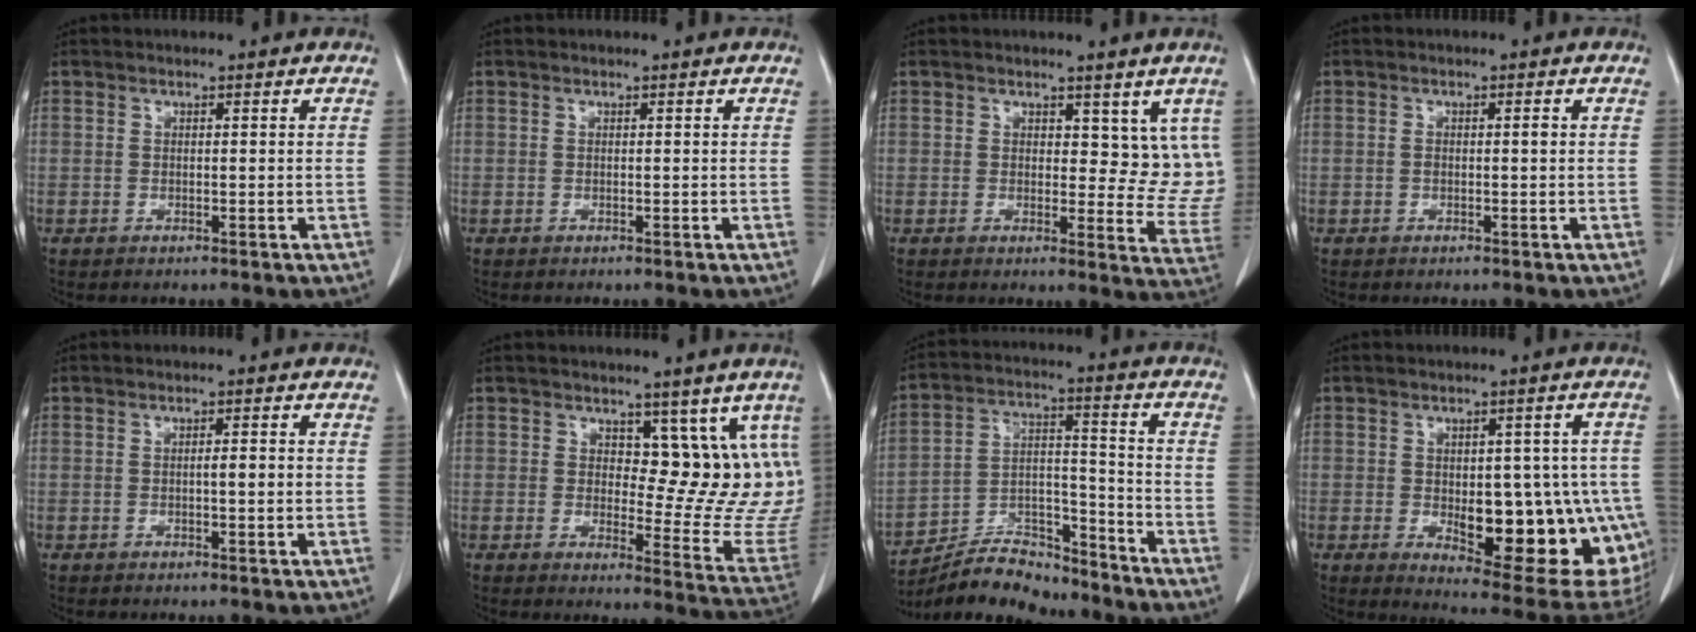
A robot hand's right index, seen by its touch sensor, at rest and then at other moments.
{"total": 0.0}
{"total": 7.1, "force": [3.8, 4.2, 4.2], "torque": [-0.023, -0.020, 0.043]}
{"total": 1.1, "force": [0.0, 0.3, 1.0], "torque": [-0.021, 0.002, 0.002]}
{"total": 1.7, "force": [-0.2, 0.2, 1.7], "torque": [-0.027, 0.002, -0.003]}
{"total": 10.8, "force": [5.7, 5.2, 7.5], "torque": [-0.071, -0.020, 0.072]}
{"total": 12.0, "force": [-11.4, 3.1, 2.3], "torque": [-0.033, 0.034, -0.203]}
{"total": 19.1, "force": [-4.3, 7.7, 17.0], "torque": [-0.147, 0.007, -0.029]}